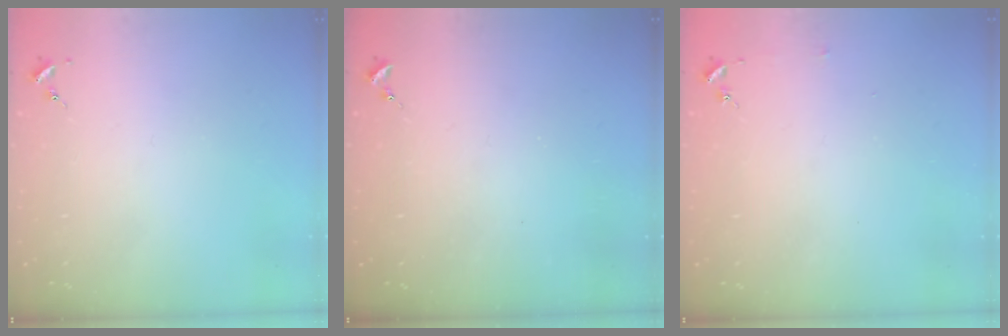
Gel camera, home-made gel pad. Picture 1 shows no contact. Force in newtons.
{"total": 0.0}
{"total": 2.5, "press": 2.5, "slide": 0.2}